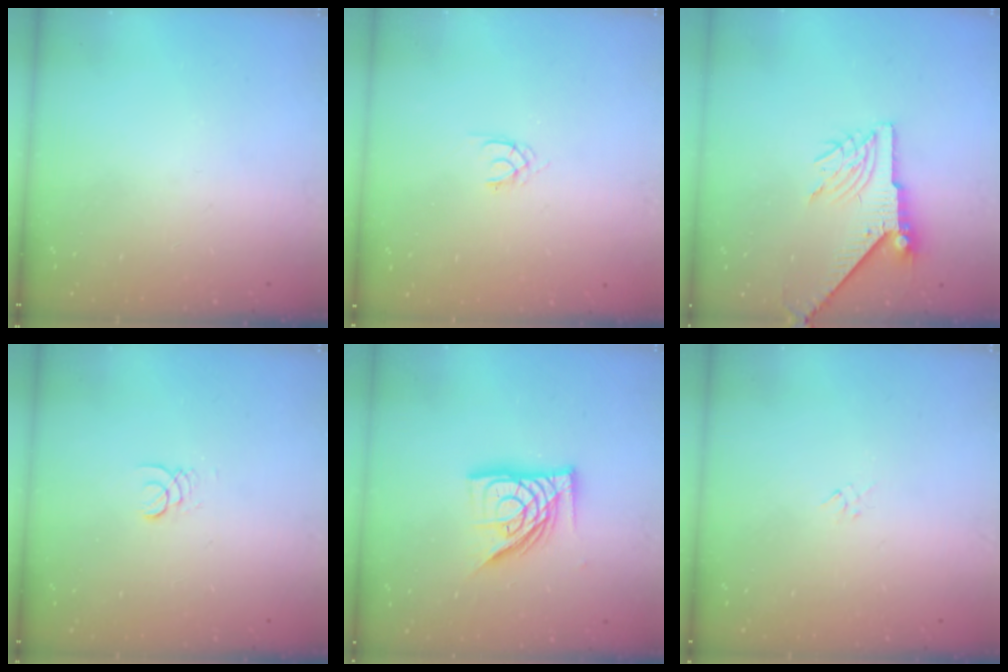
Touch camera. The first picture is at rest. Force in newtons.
{"total": 1.3, "press": 1.2, "slide": 0.3}
{"total": 7.7, "press": 7.6, "slide": 0.9}
{"total": 1.3, "press": 1.3, "slide": 0.1}
{"total": 14.0, "press": 14.0, "slide": 1.1}
{"total": 2.3, "press": 2.2, "slide": 0.6}